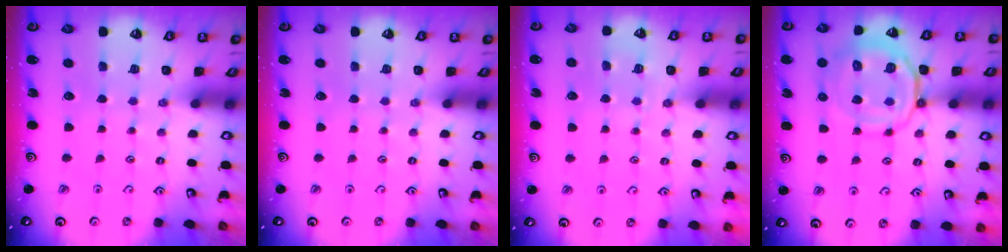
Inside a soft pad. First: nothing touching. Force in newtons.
{"total": 0.0}
{"total": 4.8, "press": 4.8, "slide": 0.7}
{"total": 14.0, "press": 14.0, "slide": 1.5}